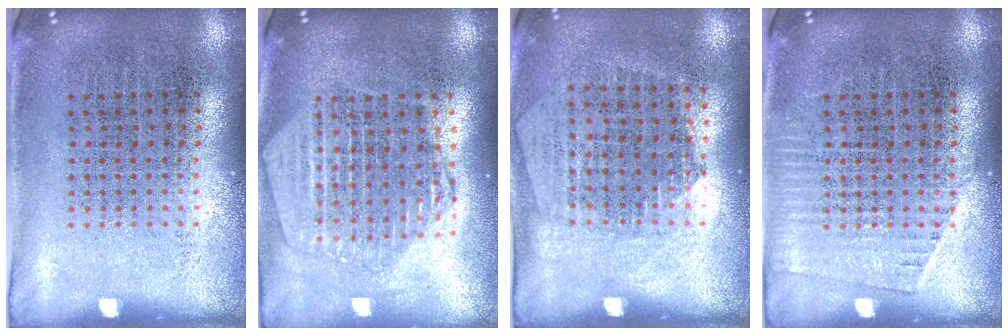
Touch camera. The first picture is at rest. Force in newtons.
{"total": 2.2, "press": 2.0, "slide": 1.0}
{"total": 1.3, "press": 1.2, "slide": 0.5}
{"total": 1.2, "press": 1.2, "slide": 0.1}